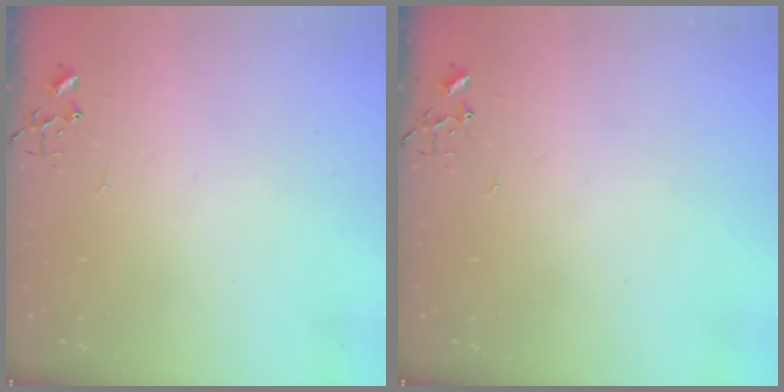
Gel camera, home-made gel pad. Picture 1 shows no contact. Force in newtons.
{"total": 0.0}